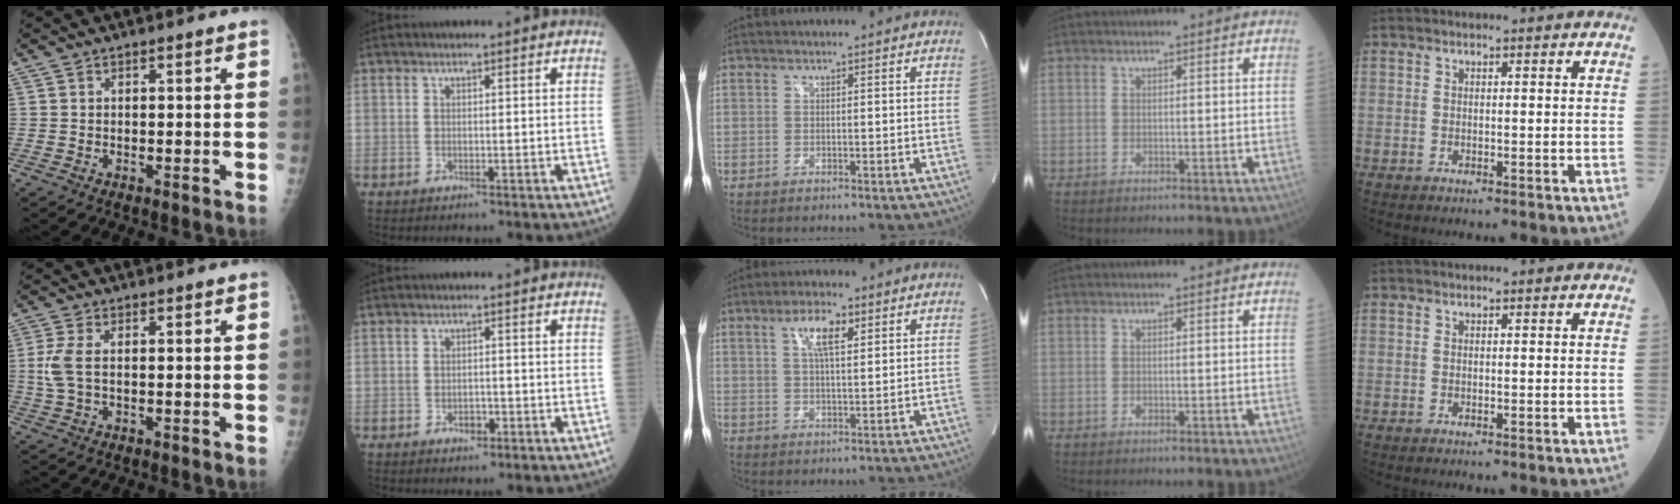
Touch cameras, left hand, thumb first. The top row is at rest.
{"thumb": {"total": 4.3, "force": [0.0, 2.2, 3.7], "torque": [-0.109, 0.005, -0.002]}, "index": {"total": 1.7, "force": [-1.0, 1.0, 0.9], "torque": [-0.011, 0.003, -0.012]}, "middle": {"total": 6.0, "force": [2.8, 1.5, 5.1], "torque": [-0.095, 0.006, 0.050]}}